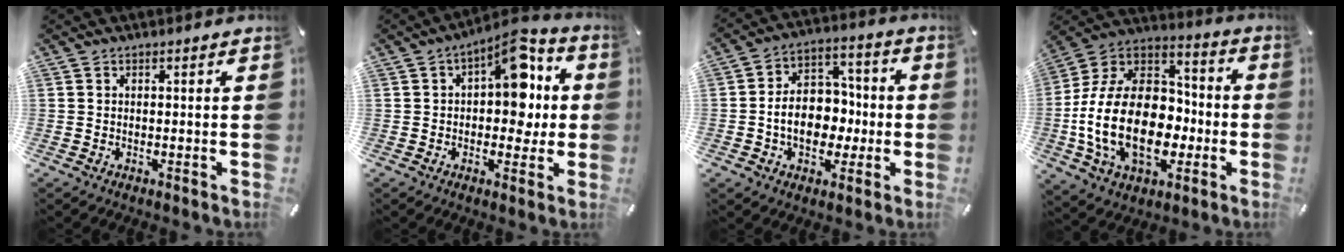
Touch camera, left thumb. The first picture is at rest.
{"total": 12.2, "force": [3.3, 7.4, 9.2], "torque": [-0.113, -0.021, 0.054]}
{"total": 12.0, "force": [-2.3, 9.4, 7.1], "torque": [-0.123, 0.022, -0.036]}
{"total": 23.3, "force": [-5.8, 16.1, 15.8], "torque": [-0.338, 0.011, -0.094]}